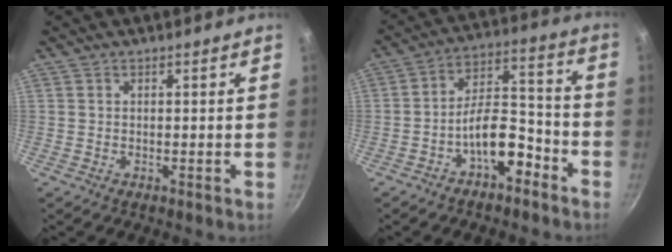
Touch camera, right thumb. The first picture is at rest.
{"total": 10.7, "force": [-5.8, 5.1, 7.4], "torque": [-0.092, 0.073, -0.090]}